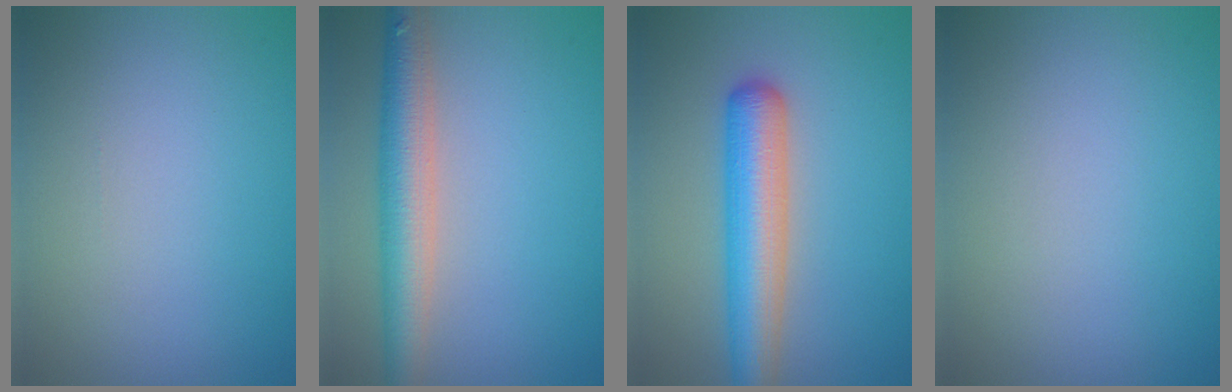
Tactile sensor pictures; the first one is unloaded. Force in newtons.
{"total": 5.4, "press": 5.4, "slide": 0.2}
{"total": 5.9, "press": 5.9, "slide": 0.2}
{"total": 0.0}